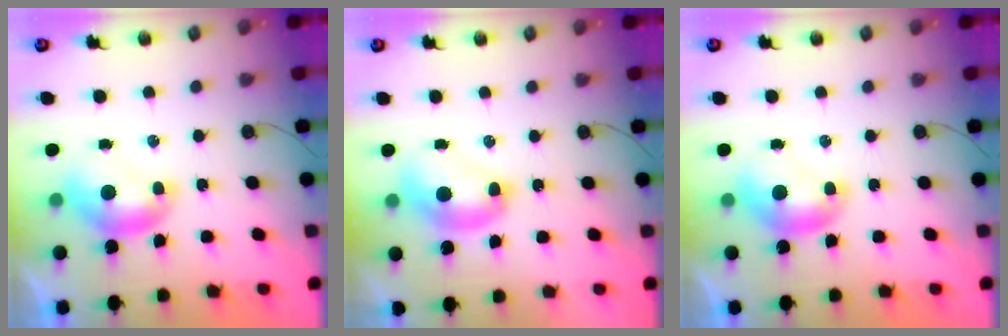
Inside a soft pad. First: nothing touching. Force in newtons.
{"total": 2.7, "press": 2.7, "slide": 0.1}
{"total": 0.0}